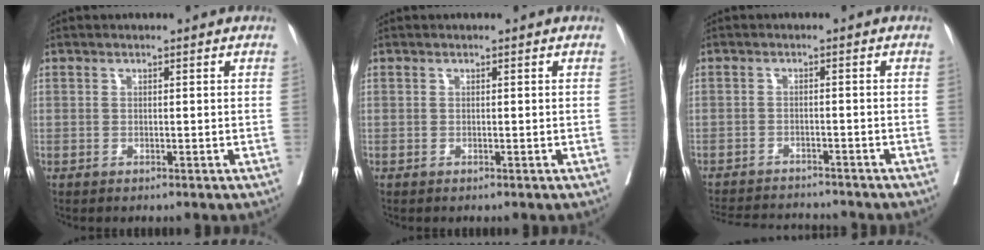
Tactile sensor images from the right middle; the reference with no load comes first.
{"total": 0.0}
{"total": 10.4, "force": [-10.0, 1.3, 2.7], "torque": [-0.046, 0.001, -0.143]}